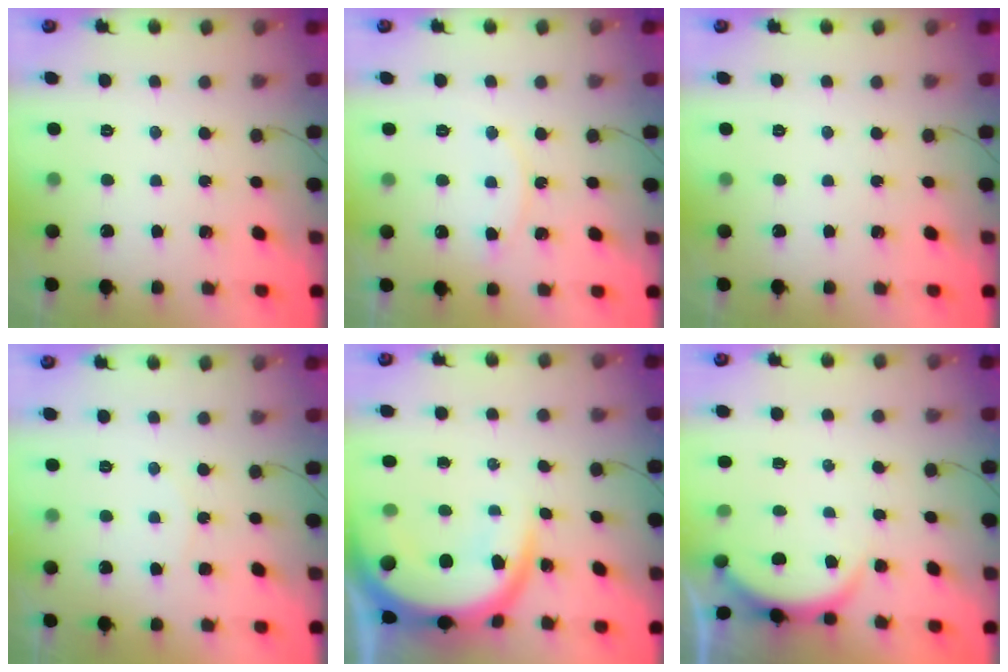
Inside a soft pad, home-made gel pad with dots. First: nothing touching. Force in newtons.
{"total": 7.6, "press": 7.6, "slide": 0.5}
{"total": 0.0}
{"total": 2.8, "press": 2.8, "slide": 0.6}
{"total": 13.8, "press": 13.7, "slide": 1.3}
{"total": 2.9, "press": 2.8, "slide": 0.6}